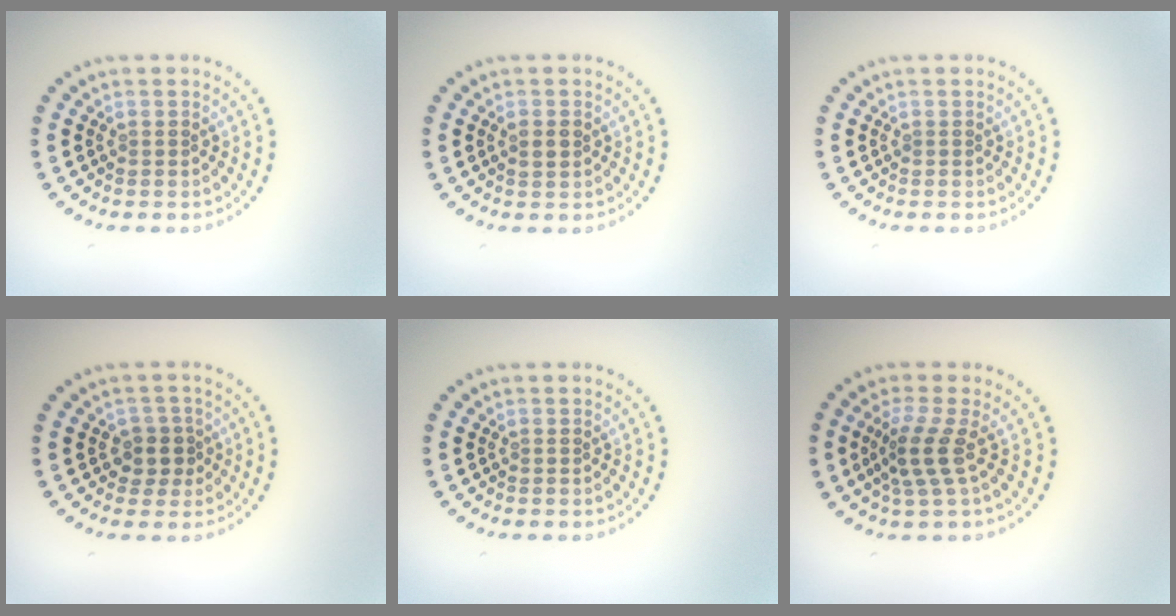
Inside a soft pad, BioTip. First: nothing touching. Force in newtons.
{"total": 1.0, "press": 1.0, "slide": 0.1}
{"total": 0.0}
{"total": 2.2, "press": 1.9, "slide": 1.1}
{"total": 0.0}
{"total": 2.9, "press": 2.3, "slide": 1.8}